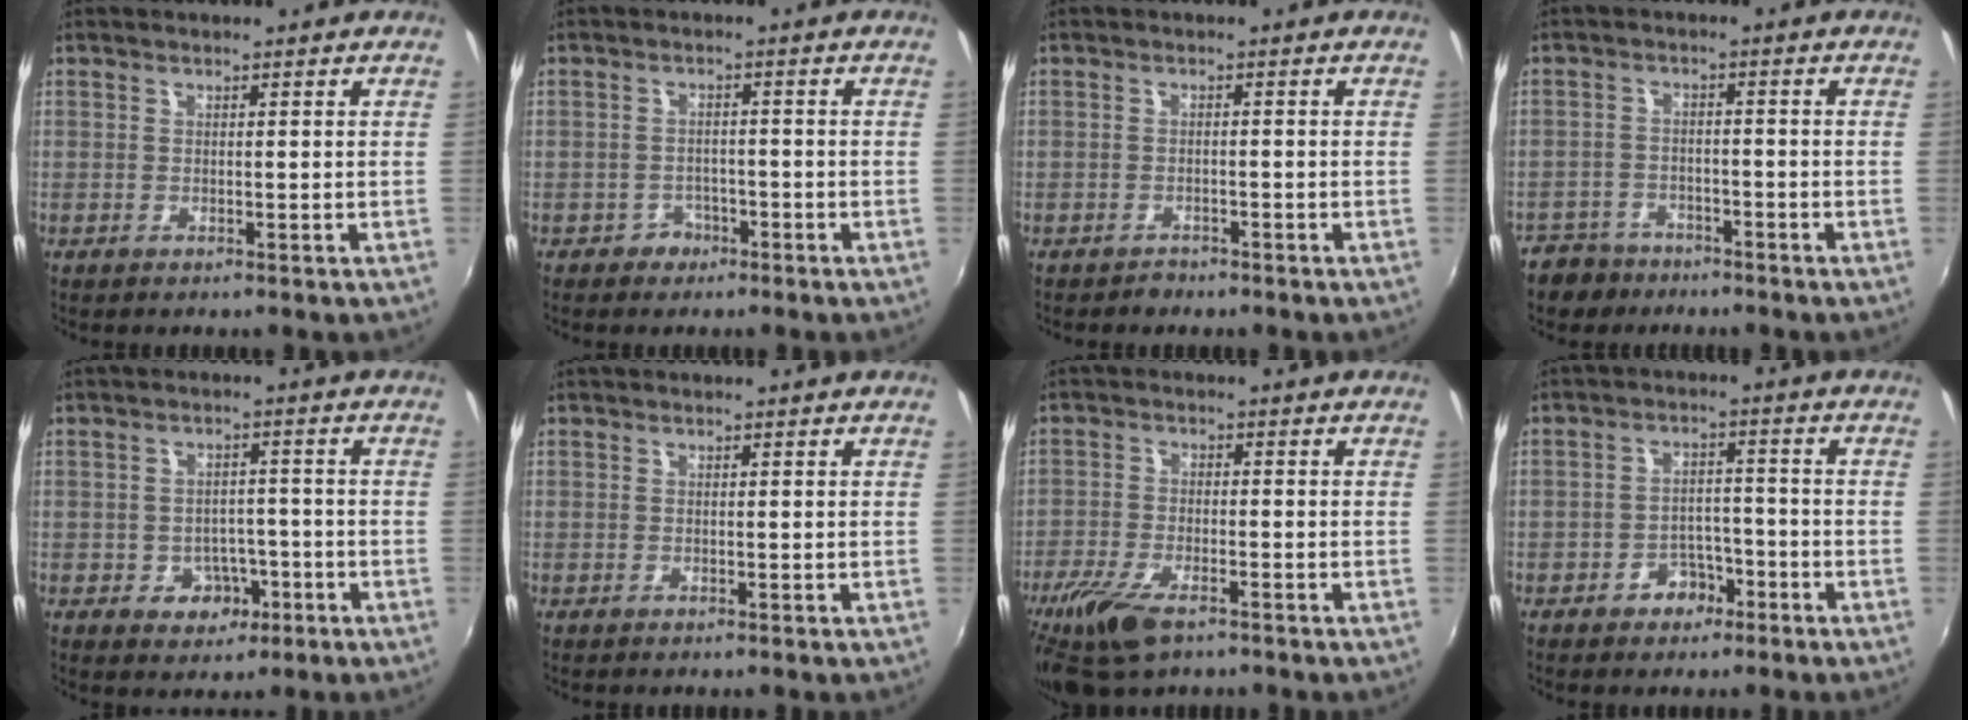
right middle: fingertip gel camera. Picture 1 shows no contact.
{"total": 2.8, "force": [-1.8, 2.2, 0.1], "torque": [-0.005, 0.006, -0.029]}
{"total": 1.7, "force": [-1.5, 0.8, 0.0], "torque": [-0.005, 0.000, -0.024]}
{"total": 6.9, "force": [-5.2, 4.2, 1.3], "torque": [-0.051, 0.006, -0.089]}
{"total": 5.2, "force": [-2.1, 4.3, 1.9], "torque": [-0.043, 0.010, -0.016]}
{"total": 0.0}
{"total": 10.6, "force": [-7.1, 4.0, 6.8], "torque": [-0.166, -0.030, -0.135]}
{"total": 4.9, "force": [-3.1, 3.4, 1.7], "torque": [-0.038, 0.012, -0.038]}